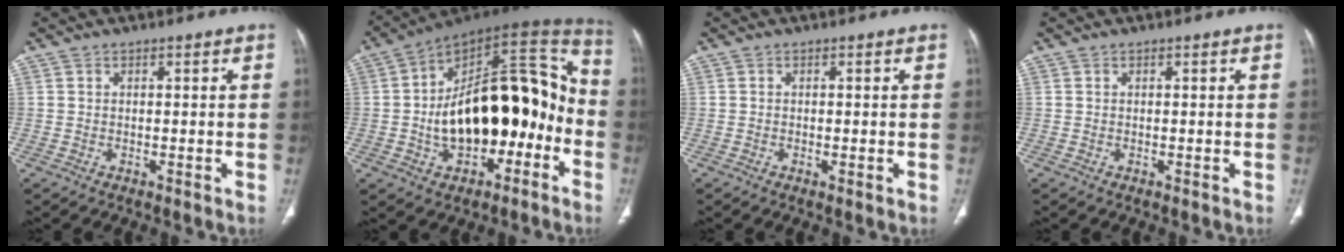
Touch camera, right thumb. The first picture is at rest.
{"total": 26.7, "force": [-5.2, 14.9, 21.5], "torque": [-0.303, 0.064, -0.071]}
{"total": 0.9, "force": [-0.2, 0.2, 0.8], "torque": [-0.016, -0.003, -0.003]}
{"total": 0.0}